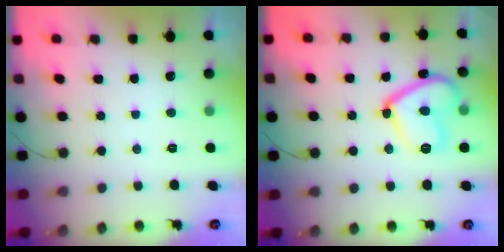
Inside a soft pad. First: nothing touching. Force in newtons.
{"total": 14.7, "press": 14.6, "slide": 1.2}